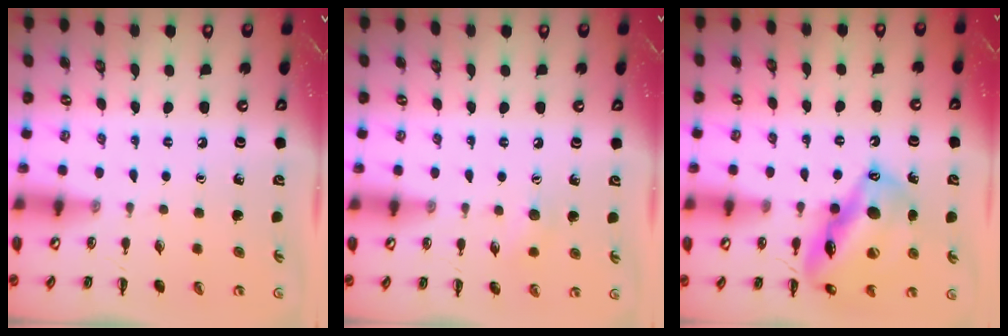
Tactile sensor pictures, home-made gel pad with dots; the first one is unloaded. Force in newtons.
{"total": 5.7, "press": 5.5, "slide": 1.6}
{"total": 17.5, "press": 16.9, "slide": 4.6}